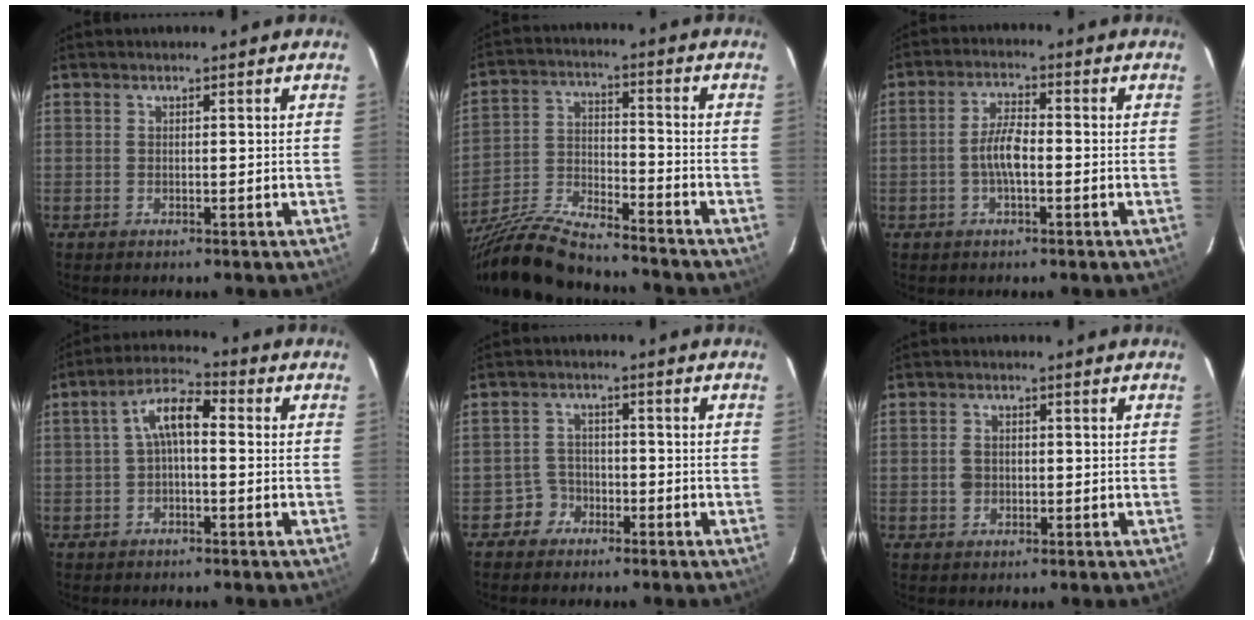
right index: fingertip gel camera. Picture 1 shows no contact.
{"total": 19.2, "force": [-16.5, 3.6, 9.1], "torque": [-0.190, -0.027, -0.288]}
{"total": 5.1, "force": [-1.3, 1.6, 4.6], "torque": [-0.095, 0.009, -0.026]}
{"total": 6.4, "force": [-0.2, 2.8, 5.7], "torque": [-0.116, 0.026, -0.005]}
{"total": 3.6, "force": [-2.3, 2.7, -0.3], "torque": [0.003, 0.017, -0.043]}
{"total": 2.7, "force": [-0.4, 2.3, 1.4], "torque": [-0.028, 0.006, -0.006]}